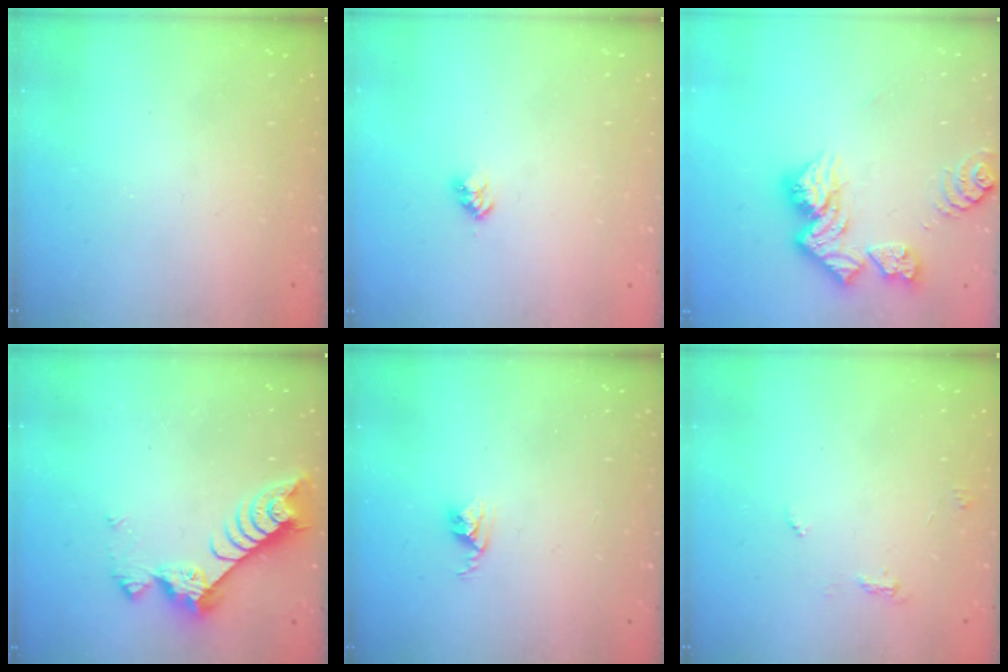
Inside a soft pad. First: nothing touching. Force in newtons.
{"total": 2.8, "press": 2.8, "slide": 0.4}
{"total": 13.1, "press": 13.0, "slide": 1.4}
{"total": 7.4, "press": 7.3, "slide": 1.0}
{"total": 2.8, "press": 2.7, "slide": 0.4}
{"total": 5.6, "press": 5.6, "slide": 0.4}